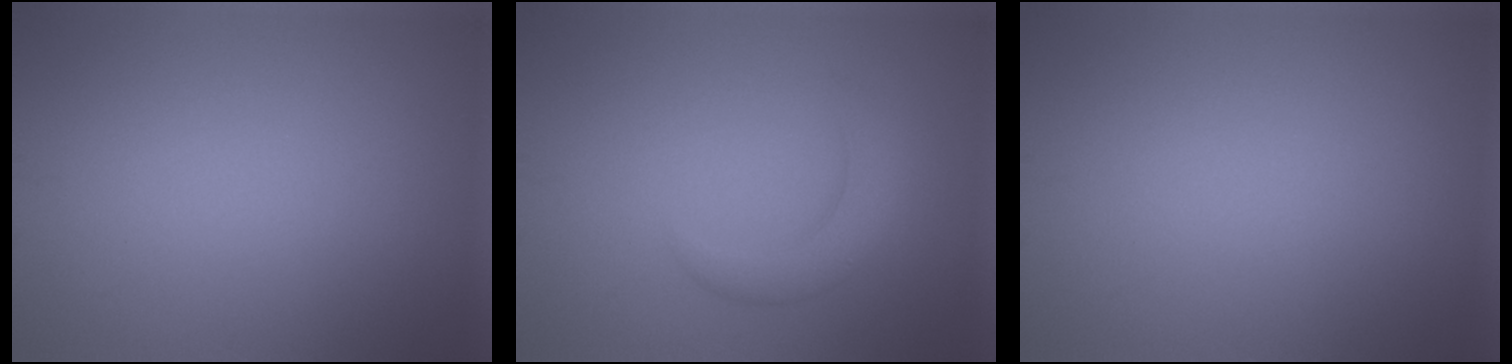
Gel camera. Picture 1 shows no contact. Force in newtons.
{"total": 2.7, "press": 2.7, "slide": 0.1}
{"total": 0.0}